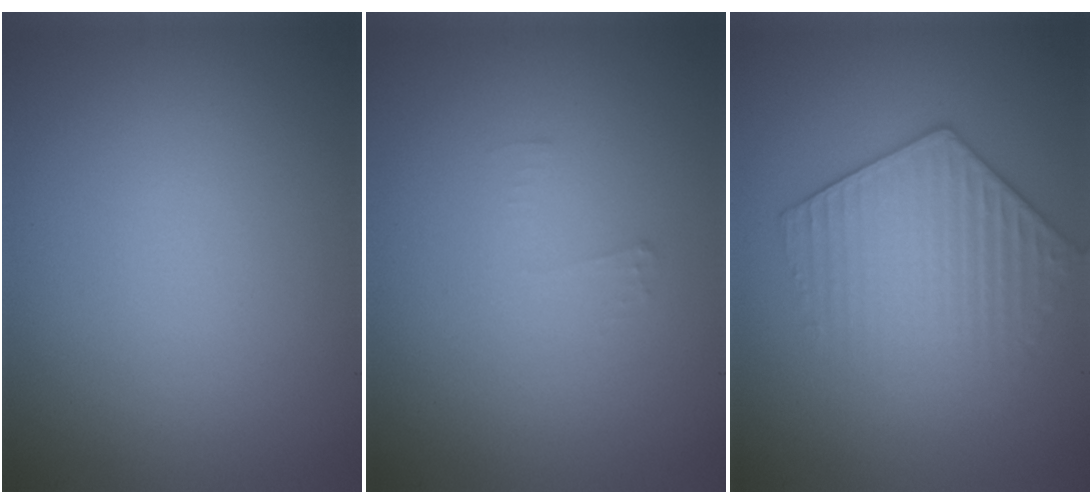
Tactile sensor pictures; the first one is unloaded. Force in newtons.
{"total": 0.7, "press": 0.7, "slide": 0.1}
{"total": 4.0, "press": 3.5, "slide": 1.8}